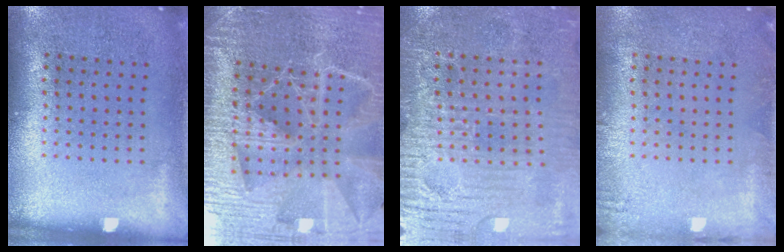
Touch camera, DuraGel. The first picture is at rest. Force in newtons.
{"total": 5.1, "press": 4.6, "slide": 2.1}
{"total": 3.5, "press": 3.4, "slide": 0.8}
{"total": 1.0, "press": 1.0, "slide": 0.2}